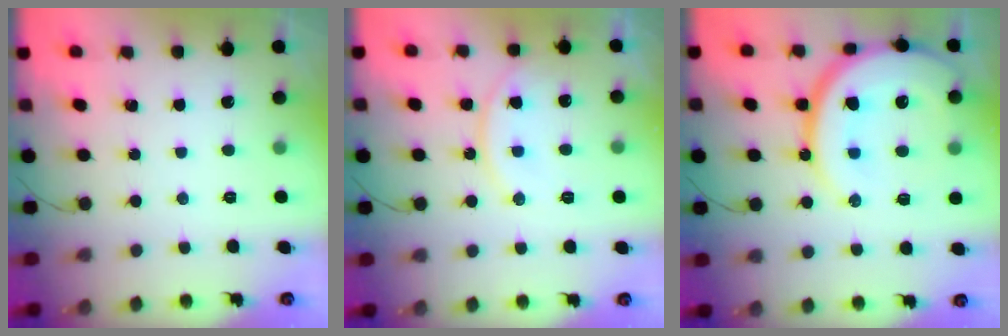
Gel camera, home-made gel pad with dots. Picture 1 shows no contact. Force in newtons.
{"total": 13.9, "press": 13.5, "slide": 3.3}
{"total": 22.3, "press": 22.2, "slide": 2.4}